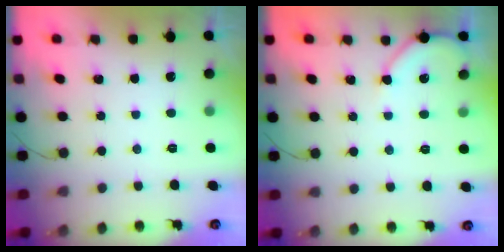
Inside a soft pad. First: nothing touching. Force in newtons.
{"total": 4.6, "press": 4.5, "slide": 0.7}